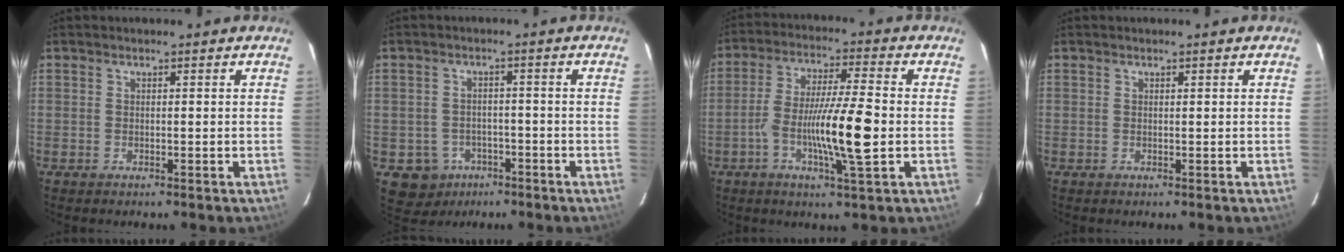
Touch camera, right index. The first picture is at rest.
{"total": 6.1, "force": [-2.8, 5.3, 1.2], "torque": [-0.024, 0.009, -0.033]}
{"total": 12.4, "force": [-2.7, 0.7, 12.1], "torque": [-0.223, -0.002, -0.053]}
{"total": 0.0}